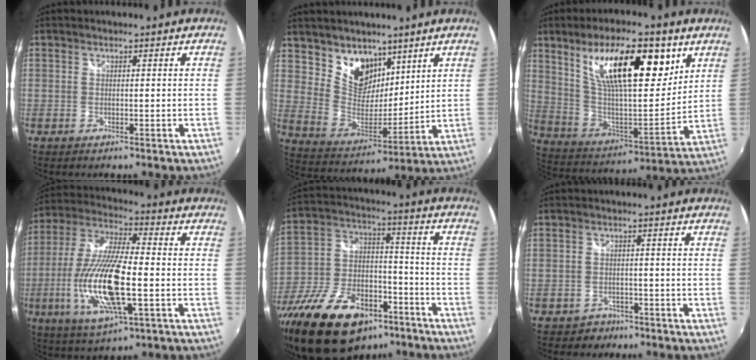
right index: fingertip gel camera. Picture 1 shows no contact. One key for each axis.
{"total": 11.7, "fx": 7.7, "fy": 7.6, "fz": 4.3, "tx": -0.076, "ty": -0.010, "tz": 0.152}
{"total": 22.2, "fx": 10.8, "fy": 8.1, "fz": 17.6, "tx": -0.296, "ty": 0.006, "tz": 0.193}
{"total": 18.9, "fx": -4.5, "fy": 5.4, "fz": 17.5, "tx": -0.356, "ty": -0.019, "tz": -0.083}
{"total": 24.6, "fx": -15.7, "fy": 13.0, "fz": 13.8, "tx": -0.284, "ty": -0.005, "tz": -0.247}
{"total": 3.7, "fx": -2.5, "fy": 2.7, "fz": 0.2, "tx": -0.014, "ty": 0.008, "tz": -0.037}